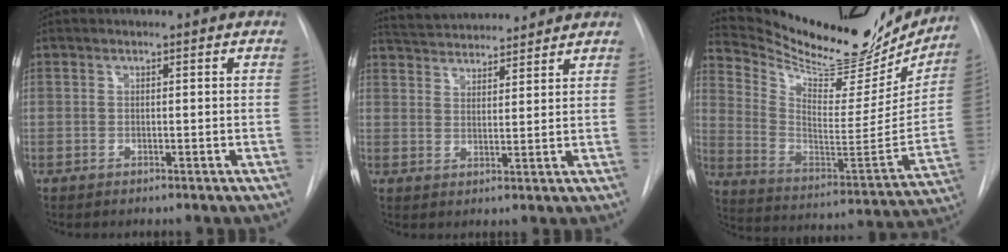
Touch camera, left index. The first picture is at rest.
{"total": 11.3, "force": [10.7, 1.8, 3.1], "torque": [-0.055, 0.019, 0.164]}
{"total": 27.1, "force": [24.2, 6.4, 10.2], "torque": [-0.167, -0.065, 0.345]}